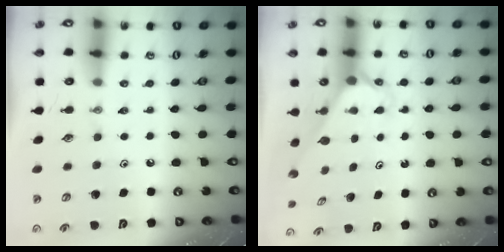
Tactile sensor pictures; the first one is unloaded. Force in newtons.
{"total": 2.4, "press": 2.4, "slide": 0.2}